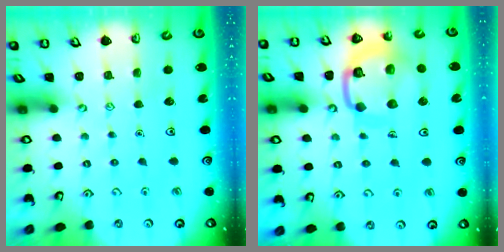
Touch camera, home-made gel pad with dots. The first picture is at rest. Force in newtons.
{"total": 14.6, "press": 14.5, "slide": 1.4}